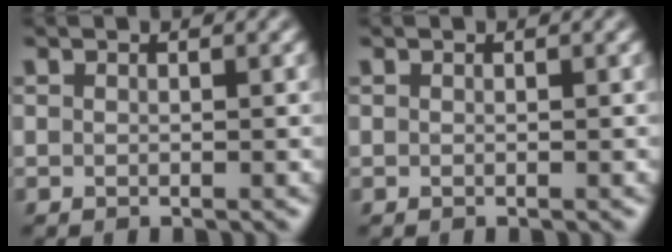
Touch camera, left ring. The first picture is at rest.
{"total": 0.0}